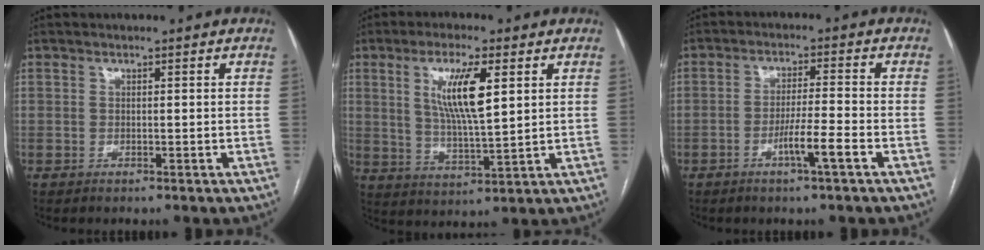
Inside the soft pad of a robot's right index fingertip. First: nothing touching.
{"total": 9.6, "force": [3.2, 1.4, 8.9], "torque": [-0.169, -0.003, 0.061]}
{"total": 5.5, "force": [-2.6, -0.4, 4.8], "torque": [-0.085, -0.006, -0.048]}